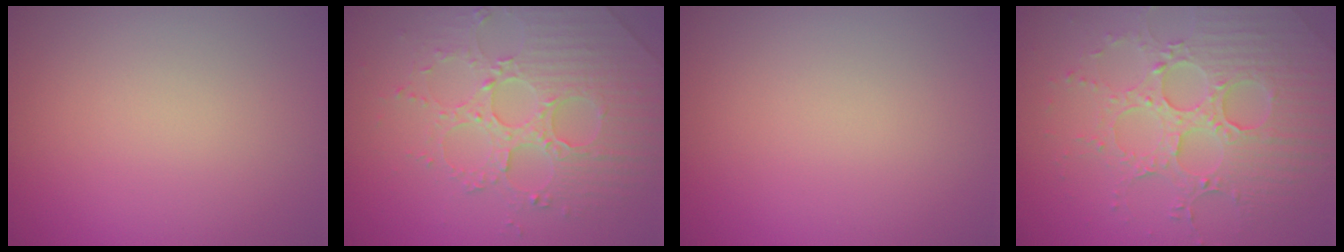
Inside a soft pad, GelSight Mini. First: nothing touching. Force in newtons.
{"total": 4.4, "press": 4.3, "slide": 1.0}
{"total": 0.0}
{"total": 6.4, "press": 5.1, "slide": 3.8}